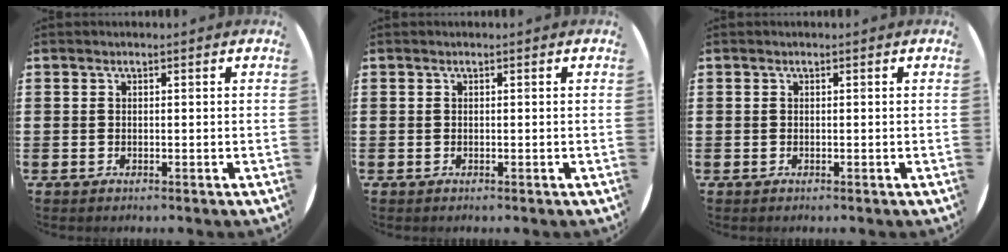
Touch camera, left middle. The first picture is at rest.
{"total": 0.0}
{"total": 0.0}